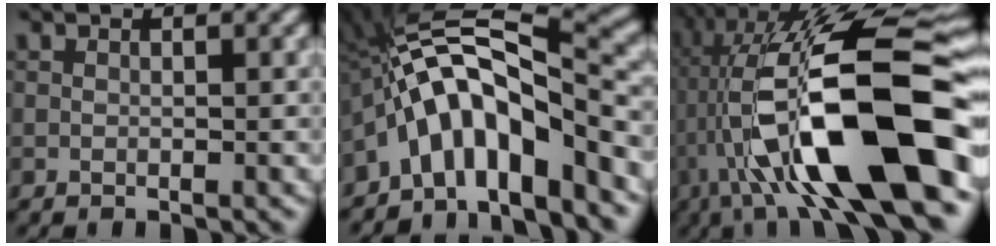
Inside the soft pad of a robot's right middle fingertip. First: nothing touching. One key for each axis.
{"total": 11.1, "fx": -4.4, "fy": 4.2, "fz": 9.3, "tx": -0.140, "ty": 0.027, "tz": -0.075}
{"total": 16.9, "fx": -3.0, "fy": 4.6, "fz": 16.0, "tx": -0.271, "ty": 0.046, "tz": -0.042}